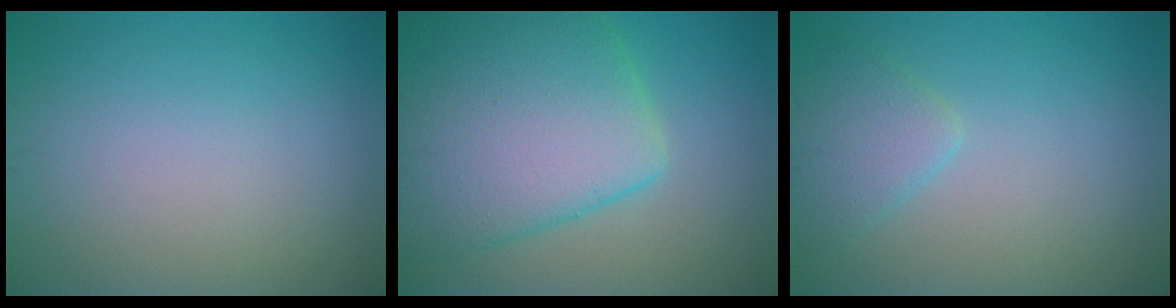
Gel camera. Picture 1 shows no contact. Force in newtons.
{"total": 11.2, "press": 11.2, "slide": 0.4}
{"total": 2.5, "press": 2.5, "slide": 0.2}